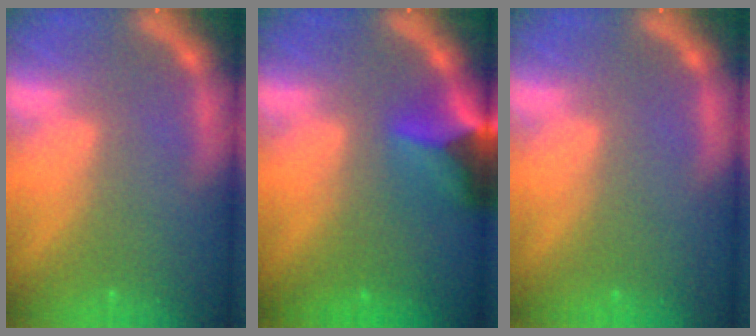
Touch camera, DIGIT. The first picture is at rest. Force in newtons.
{"total": 5.9}
{"total": 0.0}